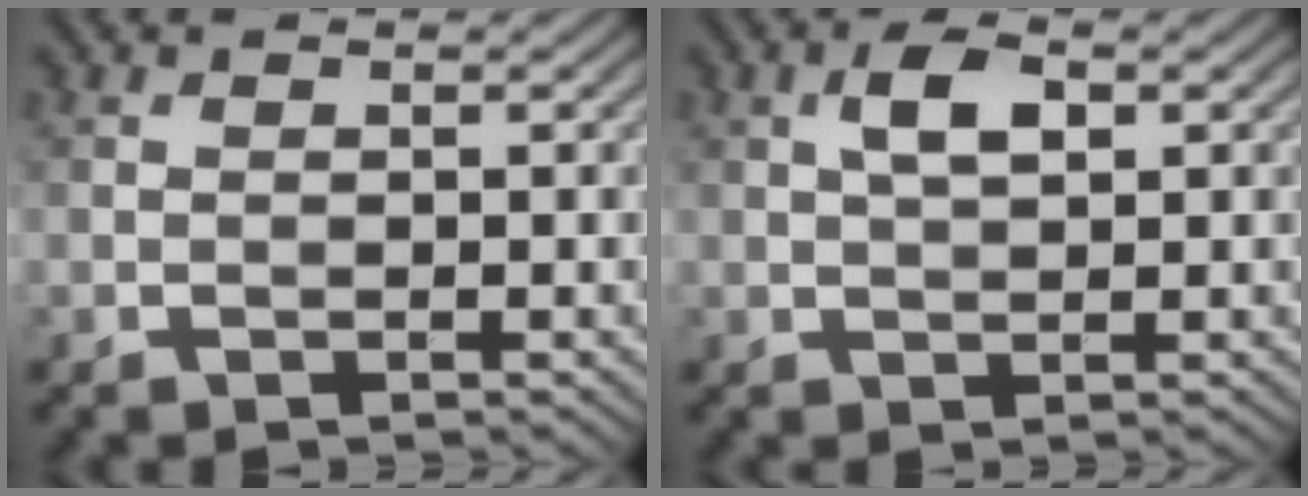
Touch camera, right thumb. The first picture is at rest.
{"total": 3.6, "force": [1.1, 1.7, 3.0], "torque": [-0.060, 0.007, 0.018]}